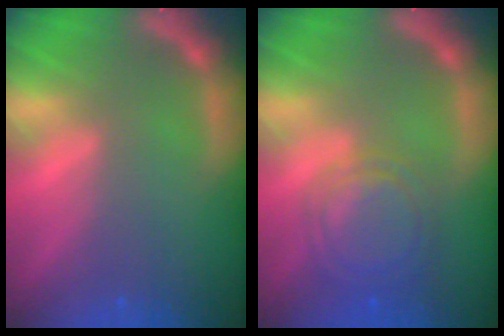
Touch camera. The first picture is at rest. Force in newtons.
{"total": 6.0}